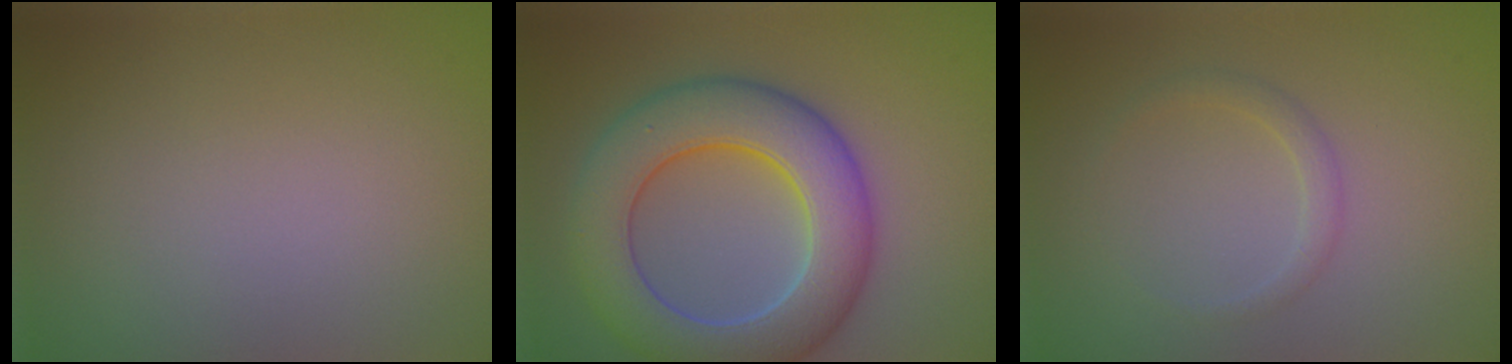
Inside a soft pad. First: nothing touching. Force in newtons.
{"total": 9.2, "press": 9.2, "slide": 0.6}
{"total": 1.3, "press": 1.3, "slide": 0.1}